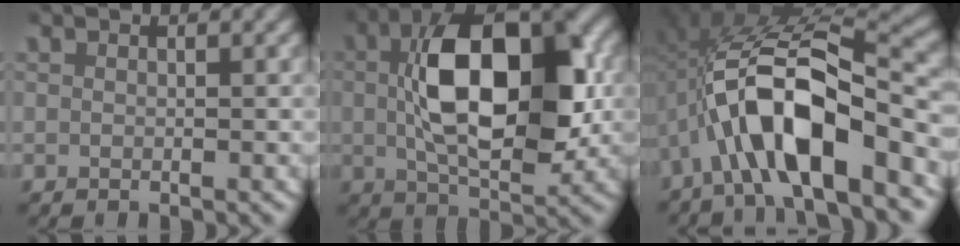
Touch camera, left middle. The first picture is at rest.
{"total": 13.2, "force": [0.6, 7.0, 11.2], "torque": [-0.191, -0.013, 0.014]}
{"total": 11.9, "force": [-1.8, 6.5, 9.8], "torque": [-0.197, -0.016, -0.020]}